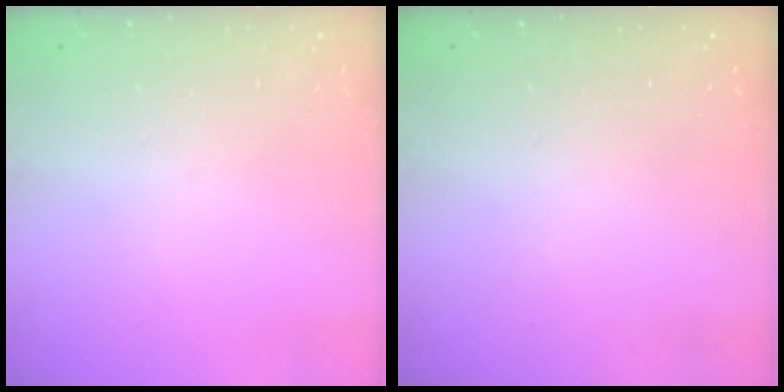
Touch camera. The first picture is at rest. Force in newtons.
{"total": 0.0}